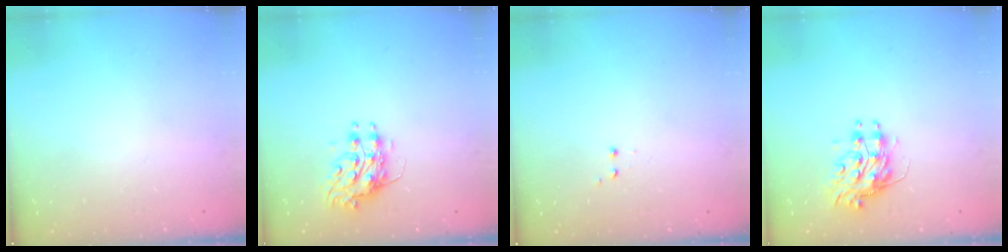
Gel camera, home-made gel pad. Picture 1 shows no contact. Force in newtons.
{"total": 8.1, "press": 8.1, "slide": 0.2}
{"total": 1.2, "press": 1.1, "slide": 0.5}
{"total": 9.0, "press": 9.0, "slide": 0.7}